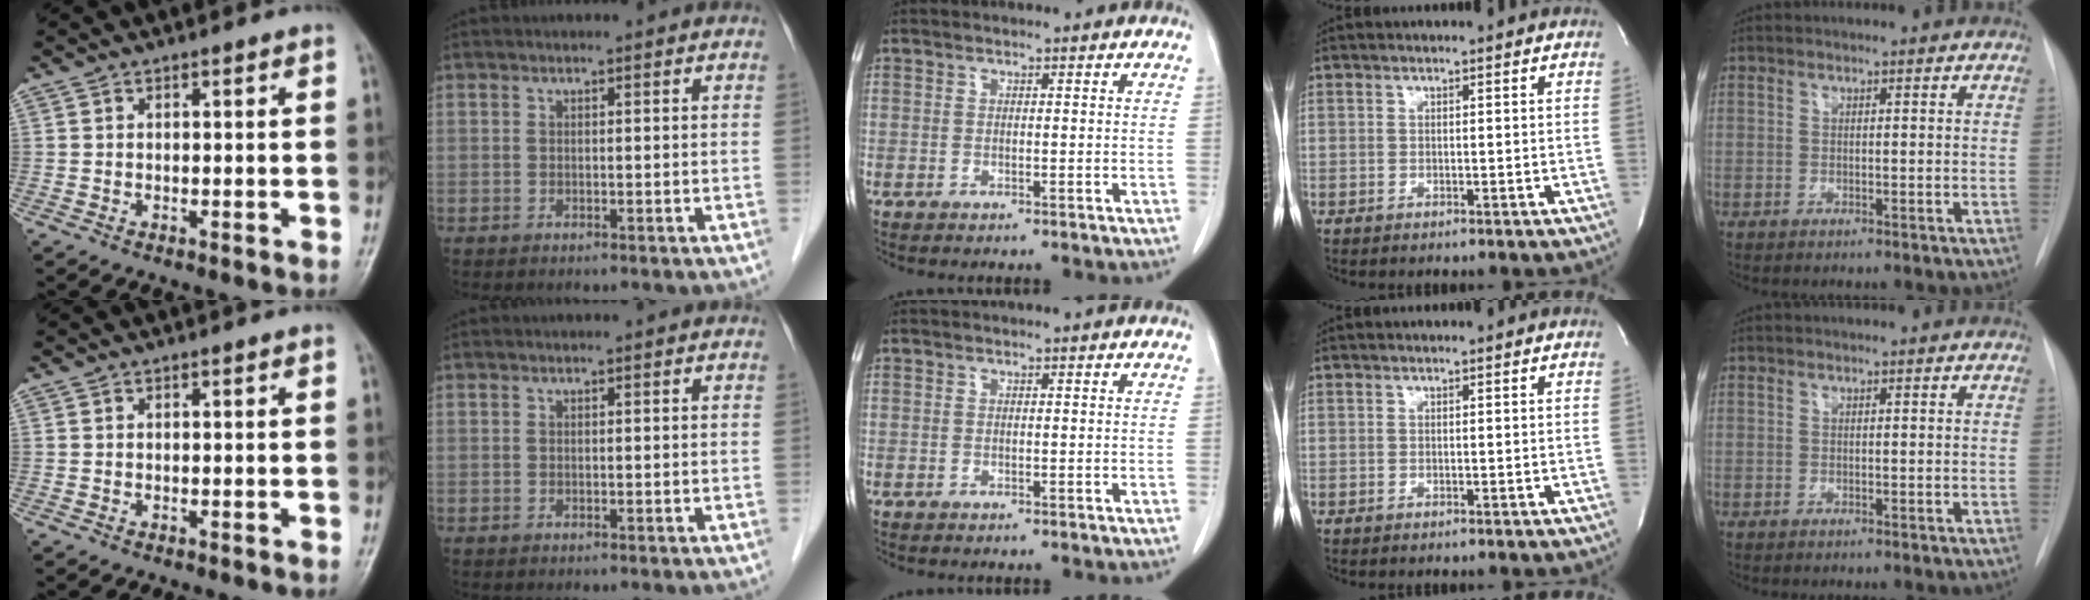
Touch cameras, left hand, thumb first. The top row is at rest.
{}